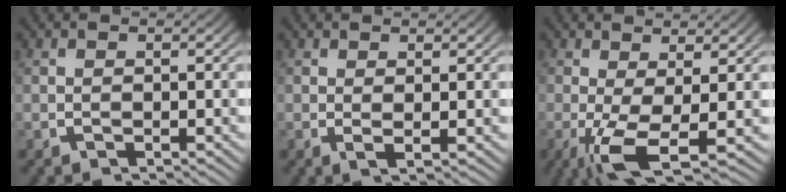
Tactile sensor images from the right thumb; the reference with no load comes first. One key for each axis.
{"total": 1.2, "fx": 0.7, "fy": 0.1, "fz": 1.0, "tx": -0.015, "ty": -0.002, "tz": 0.012}
{"total": 6.0, "fx": -1.3, "fy": 2.4, "fz": 5.3, "tx": -0.115, "ty": -0.032, "tz": -0.010}